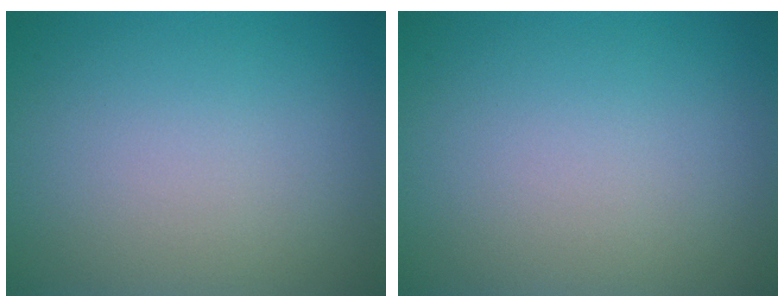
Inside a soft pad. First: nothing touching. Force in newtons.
{"total": 0.0}